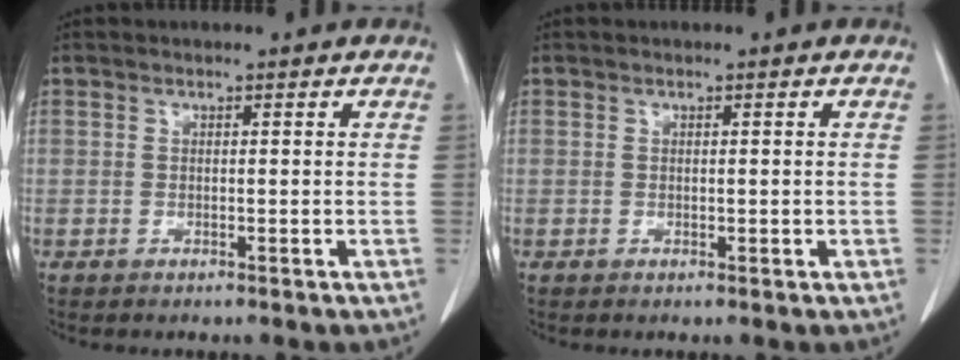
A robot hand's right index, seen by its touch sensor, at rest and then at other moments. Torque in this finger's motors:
{"motor_torque": [-0.20, 0.41, -0.02, 0.00]}